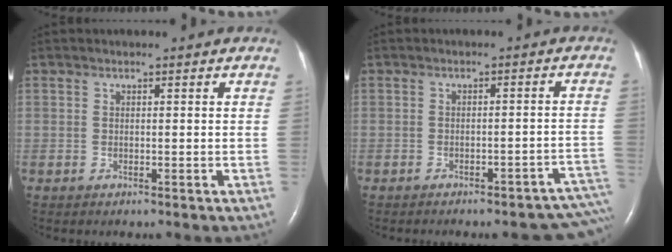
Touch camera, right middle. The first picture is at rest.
{"total": 11.8, "force": [-10.2, 3.3, 4.9], "torque": [-0.011, 0.032, -0.103]}